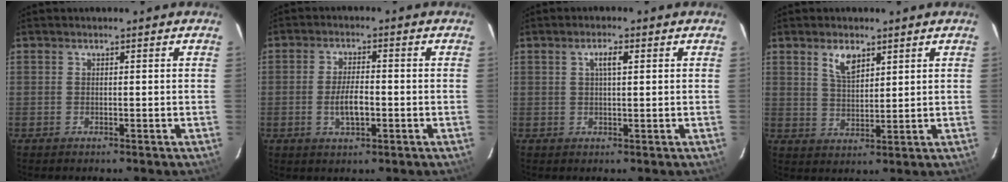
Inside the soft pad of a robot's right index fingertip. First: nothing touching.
{"total": 5.1, "force": [-1.4, 1.9, 4.5], "torque": [-0.090, -0.003, -0.022]}
{"total": 2.5, "force": [0.9, 0.6, 2.3], "torque": [-0.042, 0.006, 0.016]}
{"total": 5.1, "force": [3.1, 2.3, 3.3], "torque": [-0.060, 0.003, 0.060]}